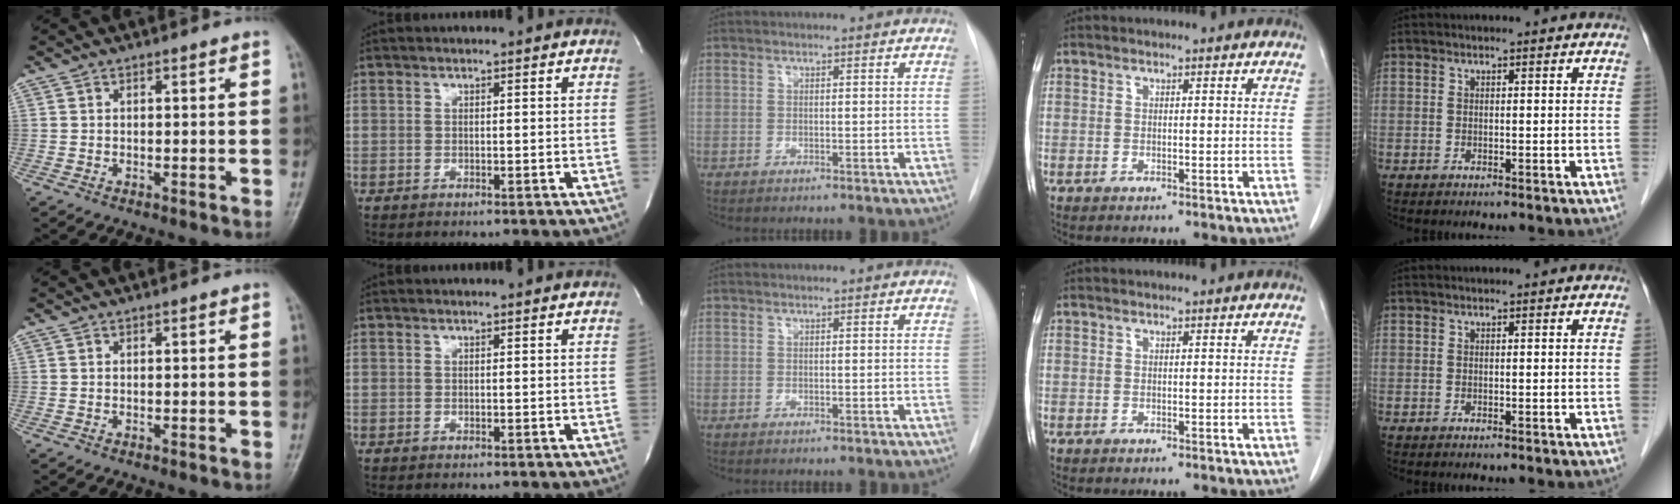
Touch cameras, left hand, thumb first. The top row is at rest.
{}